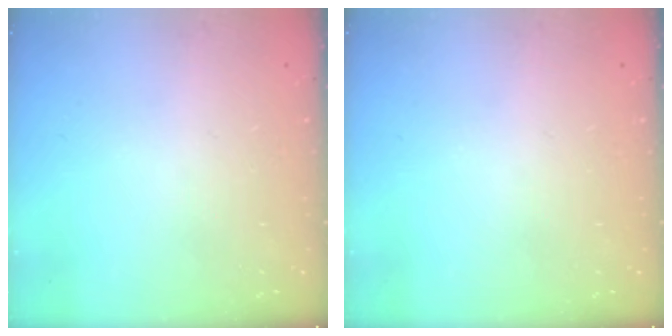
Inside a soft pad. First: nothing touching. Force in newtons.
{"total": 0.0}